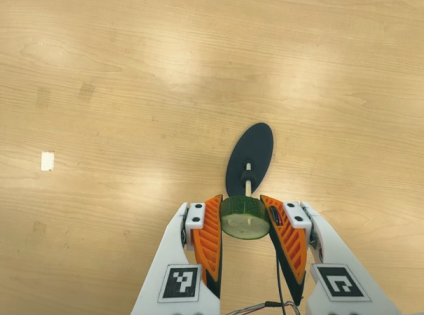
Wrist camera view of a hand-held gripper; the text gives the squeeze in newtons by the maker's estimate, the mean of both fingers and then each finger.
{"total": 10.9, "left": 10.7, "right": 11.0}